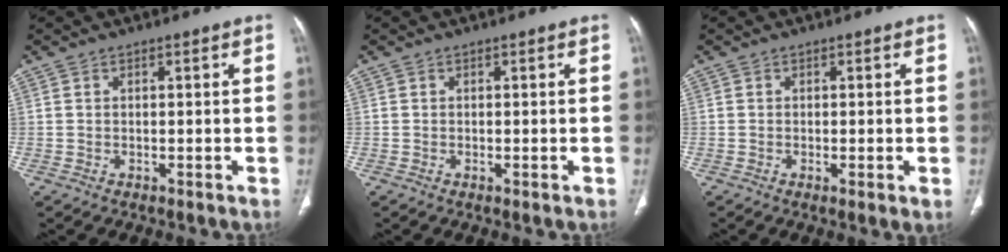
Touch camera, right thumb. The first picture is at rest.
{"total": 0.6, "force": [-0.2, 0.2, 0.5], "torque": [-0.012, -0.003, -0.003]}
{"total": 2.0, "force": [-0.4, 0.4, 1.9], "torque": [-0.041, -0.008, -0.008]}